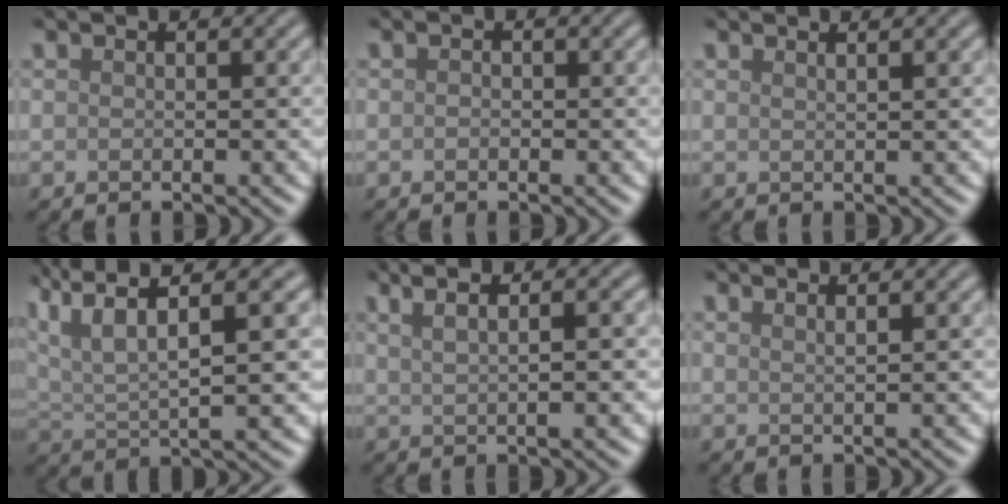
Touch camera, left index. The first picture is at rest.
{"total": 0.5, "force": [-0.1, 0.4, 0.3], "torque": [-0.004, -0.002, -0.003]}
{"total": 1.6, "force": [1.1, 0.7, 1.0], "torque": [0.002, 0.003, -0.002]}
{"total": 10.1, "force": [5.1, 3.2, 8.1], "torque": [-0.166, 0.020, 0.092]}
{"total": 6.1, "force": [2.7, 2.6, 4.9], "torque": [-0.056, 0.027, 0.019]}
{"total": 1.9, "force": [1.2, 0.8, 1.2], "torque": [0.003, 0.001, -0.005]}